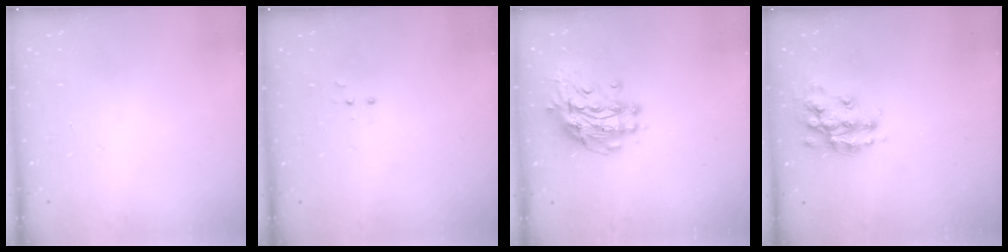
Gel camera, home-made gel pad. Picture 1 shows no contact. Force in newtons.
{"total": 3.4, "press": 3.3, "slide": 0.7}
{"total": 12.2, "press": 12.1, "slide": 1.1}
{"total": 13.7, "press": 13.7, "slide": 0.9}